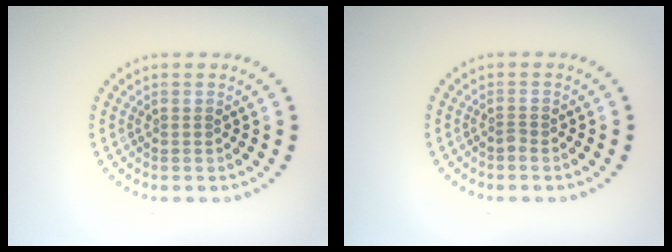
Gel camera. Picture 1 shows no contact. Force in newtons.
{"total": 0.7, "press": 0.4, "slide": 0.5}